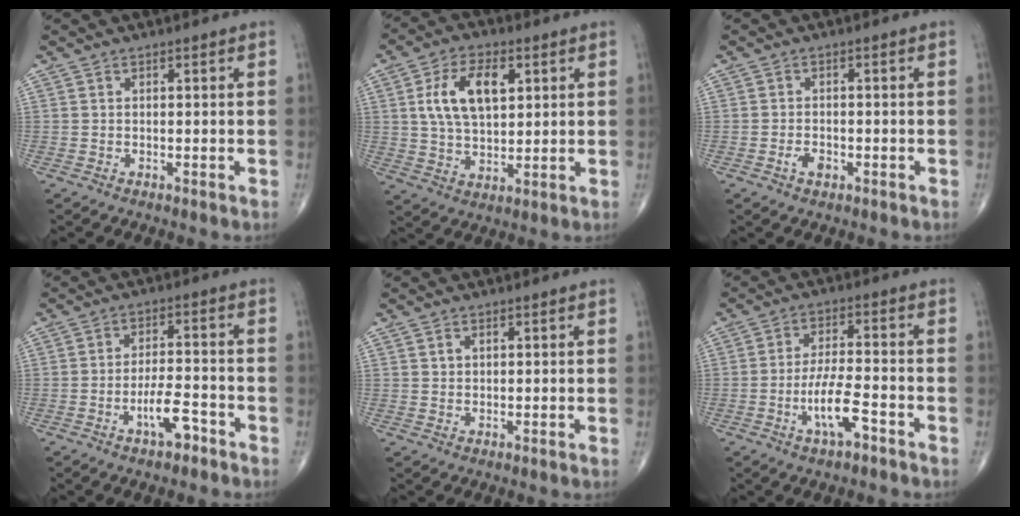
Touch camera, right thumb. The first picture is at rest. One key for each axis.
{"total": 12.0, "fx": 3.3, "fy": 6.8, "fz": 9.3, "tx": -0.154, "ty": -0.004, "tz": 0.063}
{"total": 2.4, "fx": -1.1, "fy": 1.5, "fz": 1.6, "tx": -0.026, "ty": 0.003, "tz": -0.019}
{"total": 6.3, "fx": -3.6, "fy": 2.3, "fz": 4.7, "tx": -0.077, "ty": 0.028, "tz": -0.058}
{"total": 1.4, "fx": 0.6, "fy": 1.0, "fz": 0.7, "tx": -0.008, "ty": -0.003, "tz": 0.010}
{"total": 7.9, "fx": -3.8, "fy": 2.4, "fz": 6.5, "tx": -0.126, "ty": 0.025, "tz": -0.066}